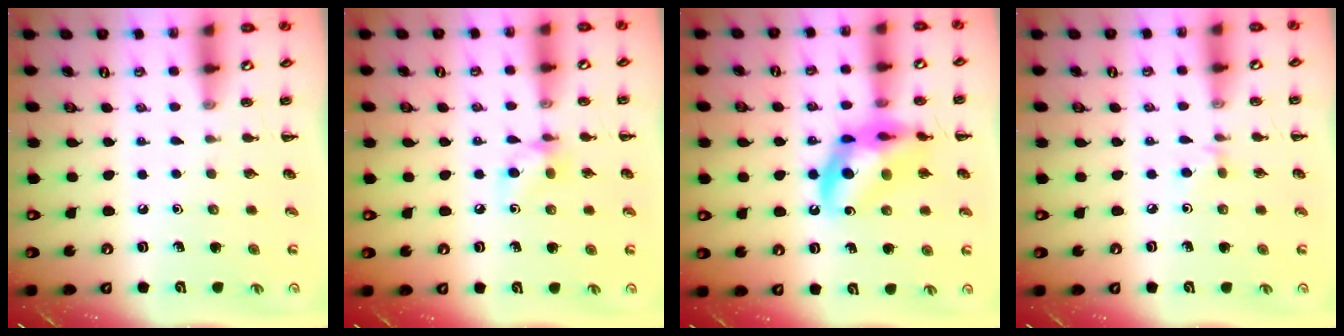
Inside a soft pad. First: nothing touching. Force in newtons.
{"total": 6.1, "press": 6.1, "slide": 0.5}
{"total": 15.2, "press": 14.8, "slide": 3.4}
{"total": 2.9, "press": 2.7, "slide": 1.2}